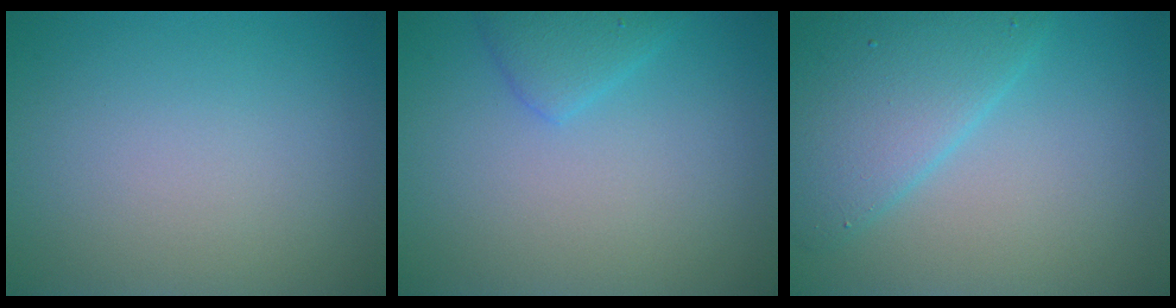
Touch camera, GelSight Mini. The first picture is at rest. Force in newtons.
{"total": 2.0, "press": 2.0, "slide": 0.1}
{"total": 5.5, "press": 5.5, "slide": 0.3}